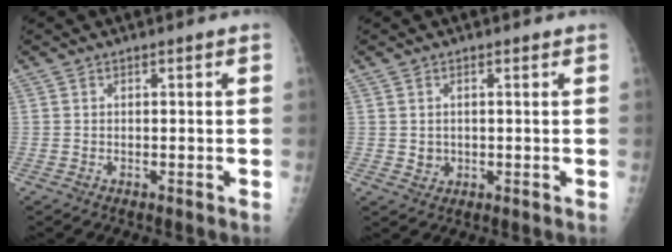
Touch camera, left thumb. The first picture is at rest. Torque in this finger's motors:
{"motor_torque": [-0.19, 0.16, 0.06, -0.01, 0.02]}